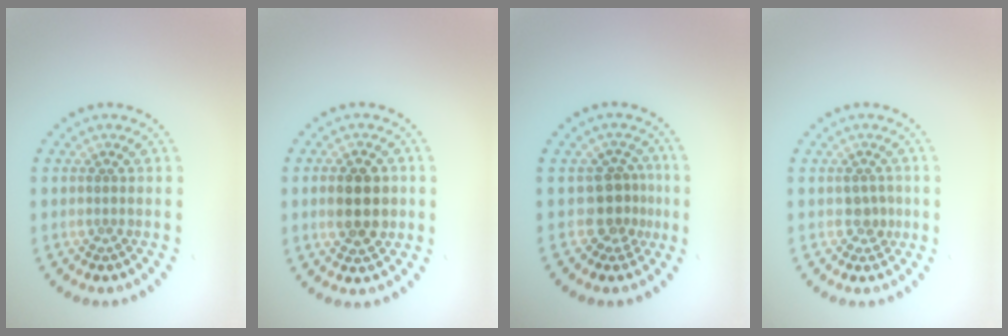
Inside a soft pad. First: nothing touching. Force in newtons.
{"total": 4.4, "press": 4.4, "slide": 0.1}
{"total": 2.8, "press": 2.1, "slide": 1.8}
{"total": 1.4, "press": 1.3, "slide": 0.5}